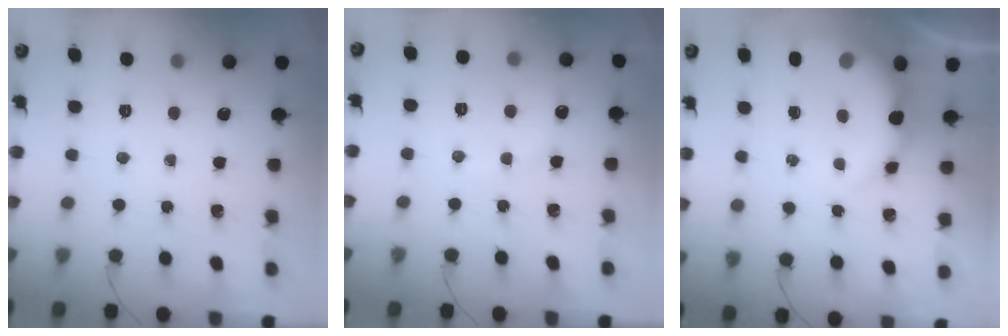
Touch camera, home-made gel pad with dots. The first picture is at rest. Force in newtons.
{"total": 5.9, "press": 5.8, "slide": 0.8}
{"total": 8.9, "press": 8.7, "slide": 1.8}